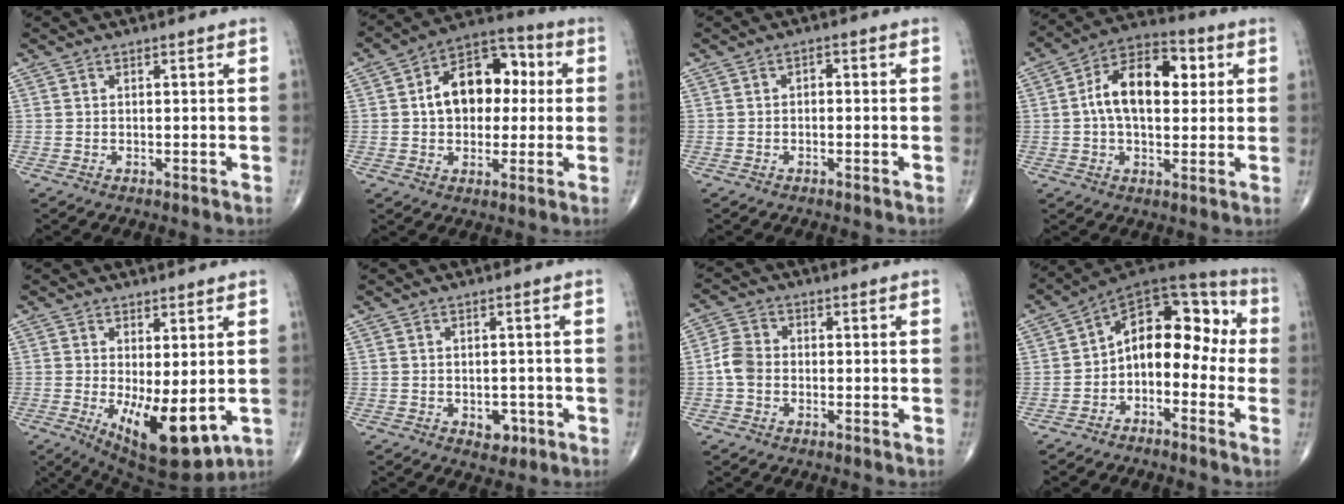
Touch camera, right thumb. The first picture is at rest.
{"total": 14.9, "force": [1.8, 10.0, 10.9], "torque": [-0.122, 0.034, 0.021]}
{"total": 1.2, "force": [-0.4, 0.8, 0.7], "torque": [0.000, 0.011, -0.014]}
{"total": 14.2, "force": [2.2, 8.5, 11.2], "torque": [-0.163, 0.027, 0.027]}
{"total": 12.1, "force": [-2.2, 4.9, 10.8], "torque": [-0.153, -0.025, -0.012]}
{"total": 3.3, "force": [-1.3, 2.4, 2.0], "torque": [-0.004, 0.006, -0.011]}
{"total": 4.5, "force": [-1.0, 3.5, 2.6], "torque": [-0.044, 0.012, -0.029]}
{"total": 13.6, "force": [-2.1, 8.7, 10.3], "torque": [-0.106, 0.073, -0.049]}